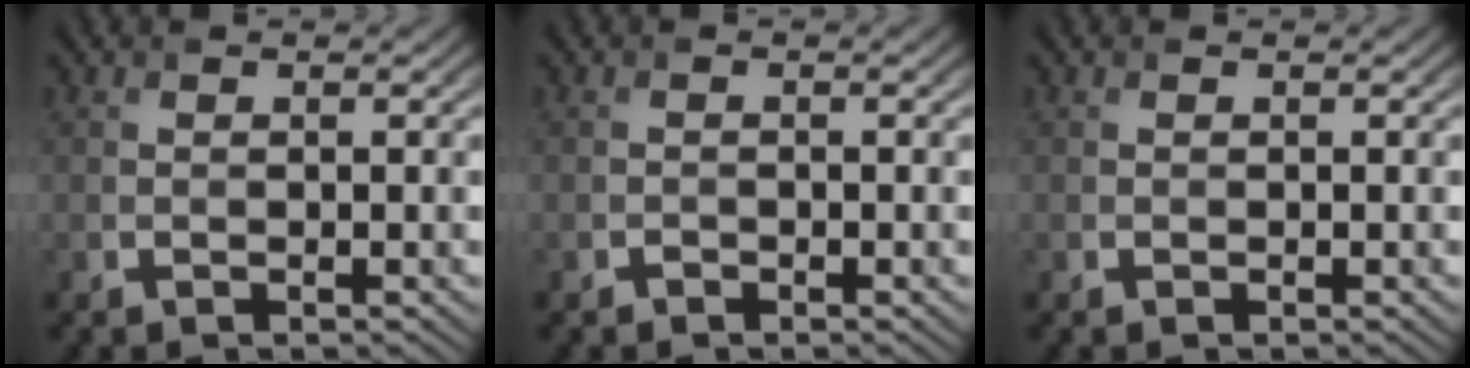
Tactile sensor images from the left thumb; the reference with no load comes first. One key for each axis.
{"total": 0.6, "fx": -0.5, "fy": 0.1, "fz": -0.3, "tx": 0.004, "ty": -0.002, "tz": -0.006}
{"total": 0.0}